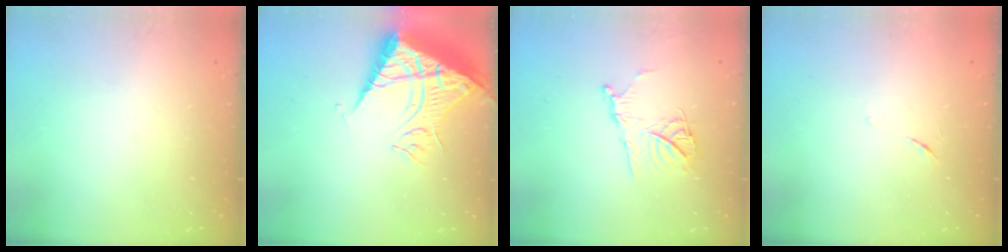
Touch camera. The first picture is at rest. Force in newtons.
{"total": 12.5, "press": 12.5, "slide": 1.2}
{"total": 12.7, "press": 12.6, "slide": 1.4}
{"total": 4.3, "press": 4.1, "slide": 1.2}